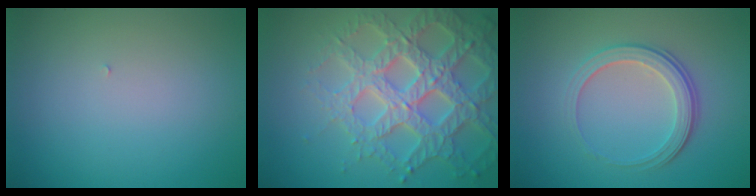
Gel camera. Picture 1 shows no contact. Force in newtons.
{"total": 7.0, "press": 6.7, "slide": 1.8}
{"total": 3.4, "press": 2.7, "slide": 2.1}